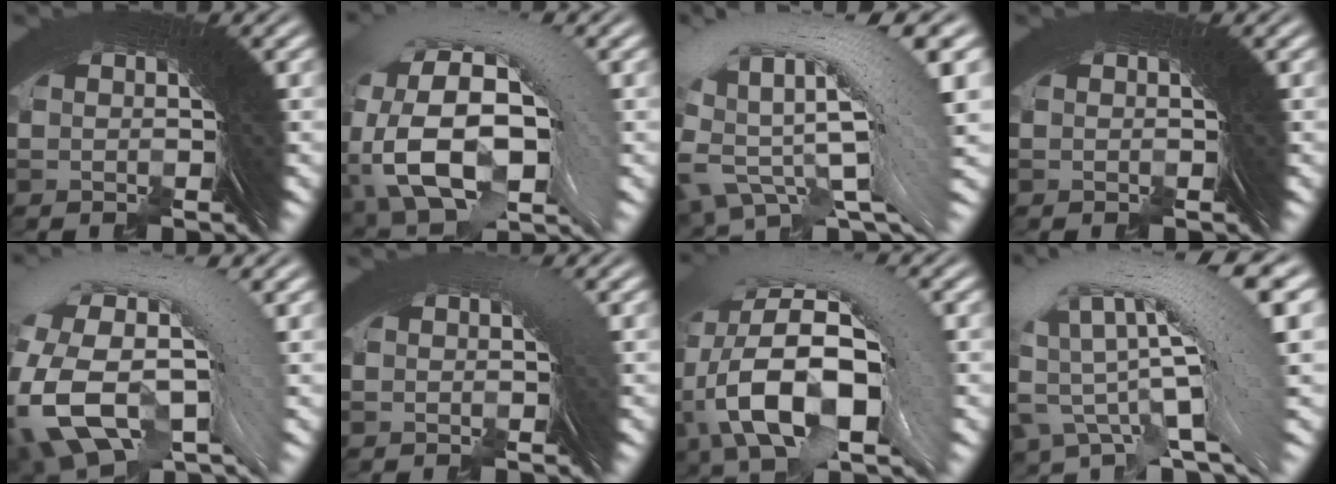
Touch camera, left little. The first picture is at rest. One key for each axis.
{"total": 19.9, "fx": 0.5, "fy": -6.0, "fz": -18.9, "tx": 0.233, "ty": 0.027, "tz": -0.010}
{"total": 22.0, "fx": 2.2, "fy": -9.2, "fz": -19.8, "tx": 0.268, "ty": 0.063, "tz": -0.002}
{"total": 0.0}
{"total": 21.0, "fx": 0.1, "fy": -6.5, "fz": -20.0, "tx": 0.237, "ty": 0.027, "tz": -0.021}
{"total": 12.3, "fx": -1.2, "fy": -6.3, "fz": -10.5, "tx": 0.142, "ty": 0.008, "tz": -0.014}
{"total": 19.5, "fx": 2.3, "fy": -6.3, "fz": -18.2, "tx": 0.221, "ty": 0.054, "tz": 0.010}
{"total": 23.0, "fx": 4.1, "fy": -10.4, "fz": -20.1, "tx": 0.285, "ty": 0.092, "tz": 0.018}